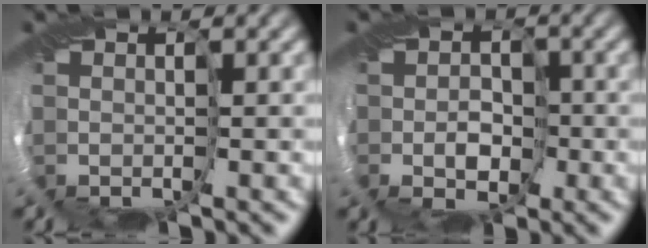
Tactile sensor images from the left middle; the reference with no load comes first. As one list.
[{"total": 2.3, "force": [-1.1, 1.8, 0.9], "torque": [0.003, 0.002, -0.021]}]